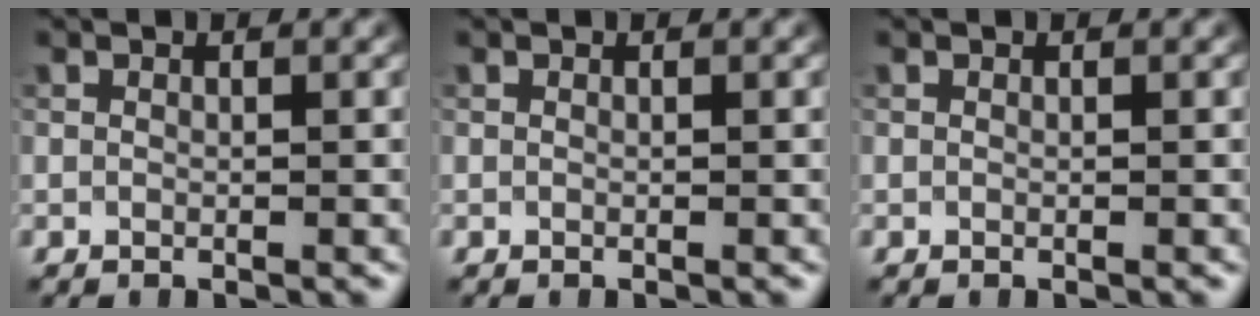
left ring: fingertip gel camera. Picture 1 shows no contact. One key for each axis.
{"total": 0.0}
{"total": 0.0}